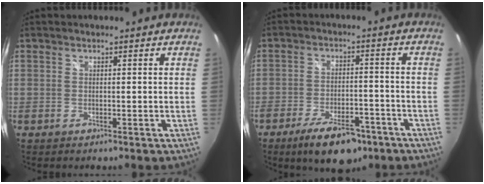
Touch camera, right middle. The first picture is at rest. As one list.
[{"total": 11.7, "force": [-7.9, 4.8, 7.1], "torque": [-0.144, -0.011, -0.120]}]